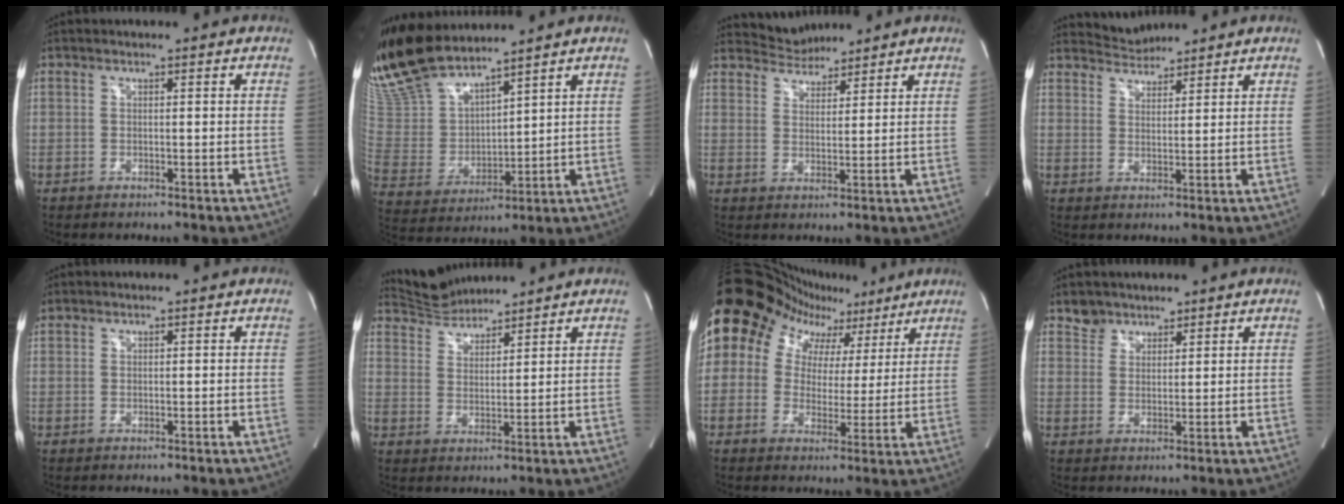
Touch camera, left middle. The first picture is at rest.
{"total": 14.2, "force": [12.9, 2.2, 5.5], "torque": [-0.124, -0.001, 0.271]}
{"total": 4.8, "force": [4.7, 1.1, 0.1], "torque": [-0.008, 0.011, 0.085]}
{"total": 3.8, "force": [3.7, 0.5, -0.4], "torque": [0.004, 0.008, 0.067]}
{"total": 1.0, "force": [0.9, 0.5, 0.0], "torque": [-0.009, 0.014, 0.020]}
{"total": 6.3, "force": [6.2, 0.6, 0.3], "torque": [-0.016, 0.017, 0.121]}
{"total": 22.3, "force": [12.0, 16.6, 8.7], "torque": [-0.204, 0.092, 0.186]}
{"total": 3.4, "force": [2.7, 2.1, -0.2], "torque": [0.012, 0.004, 0.043]}